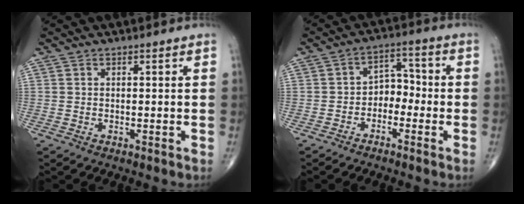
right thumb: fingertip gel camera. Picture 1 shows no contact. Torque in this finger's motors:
{"motor_torque": [-0.33, 0.08, 0.23, 0.16, 0.03]}